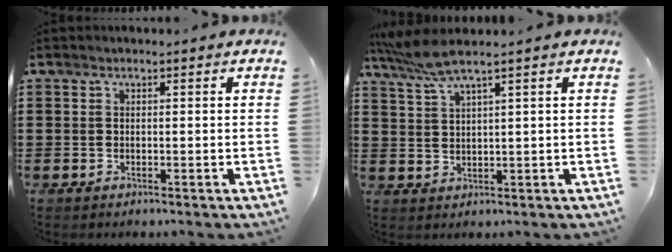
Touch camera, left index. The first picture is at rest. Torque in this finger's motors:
{"motor_torque": [0.92, -0.86, 0.12, 0.09]}